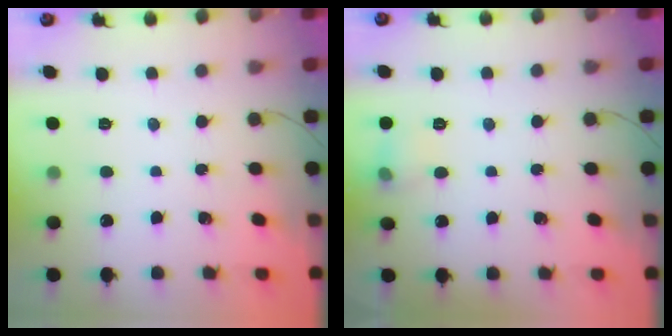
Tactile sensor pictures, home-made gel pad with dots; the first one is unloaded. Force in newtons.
{"total": 6.1, "press": 5.9, "slide": 1.7}